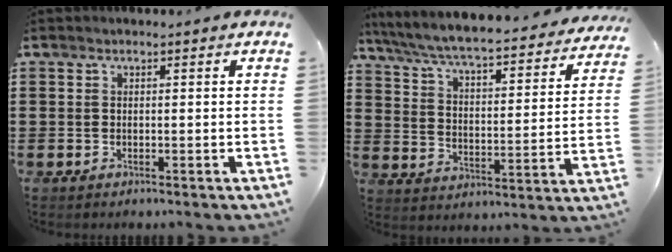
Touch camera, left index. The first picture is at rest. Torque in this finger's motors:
{"motor_torque": [2.14, 0.00, 1.05, 0.21]}